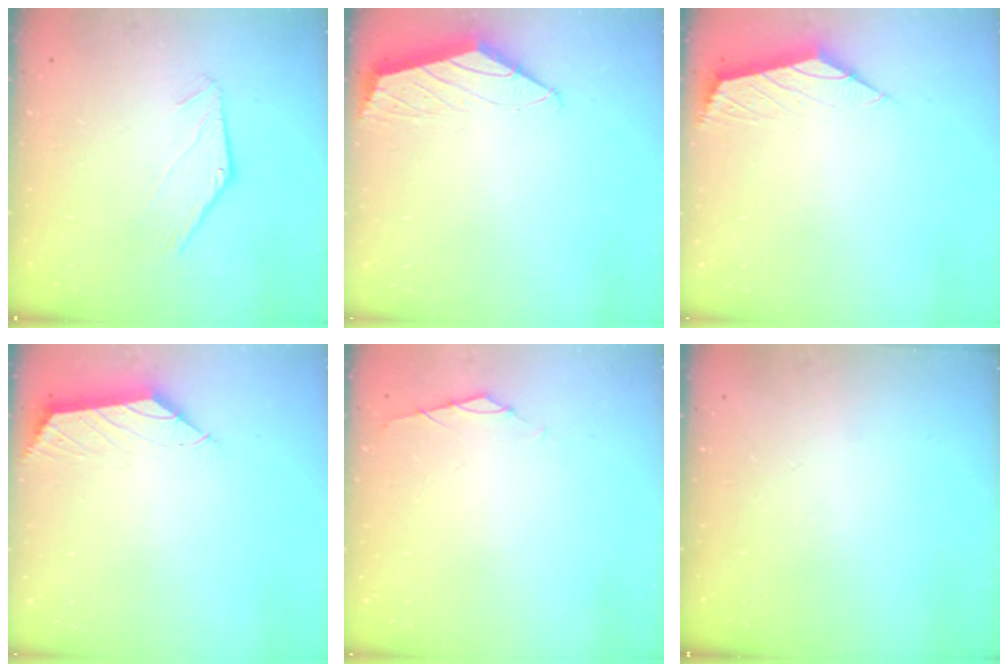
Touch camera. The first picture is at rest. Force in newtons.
{"total": 1.5, "press": 1.5, "slide": 0.4}
{"total": 2.4, "press": 2.3, "slide": 0.6}
{"total": 2.1, "press": 2.0, "slide": 0.3}
{"total": 0.7, "press": 0.6, "slide": 0.4}
{"total": 0.0}